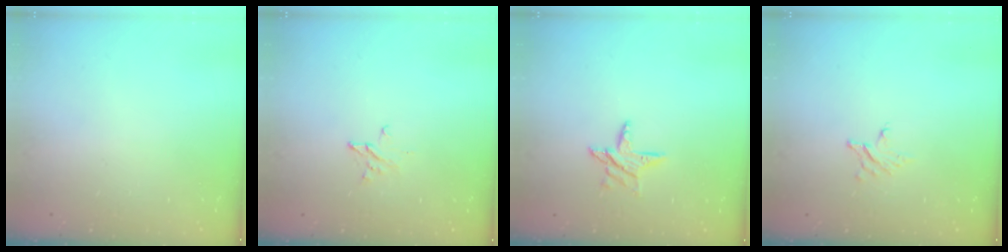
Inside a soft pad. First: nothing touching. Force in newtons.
{"total": 2.2, "press": 2.2, "slide": 0.2}
{"total": 7.4, "press": 7.4, "slide": 0.5}
{"total": 2.7, "press": 2.7, "slide": 0.3}